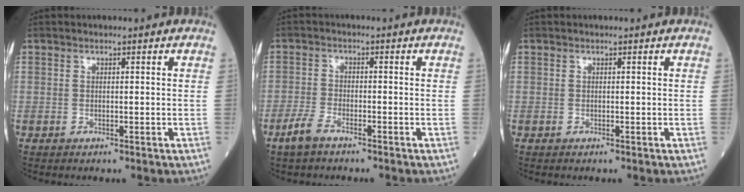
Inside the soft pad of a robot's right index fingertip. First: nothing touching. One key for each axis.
{"total": 3.6, "fx": -2.6, "fy": 1.0, "fz": 2.2, "tx": -0.056, "ty": -0.003, "tz": -0.053}
{"total": 0.0}